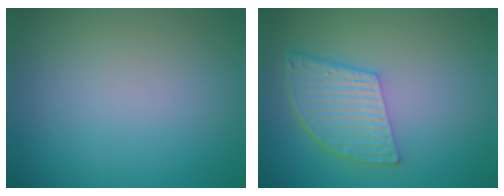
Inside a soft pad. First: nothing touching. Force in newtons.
{"total": 5.6, "press": 4.3, "slide": 3.6}